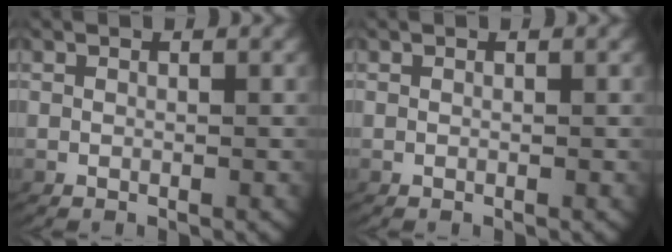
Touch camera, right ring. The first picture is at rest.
{"total": 0.0}